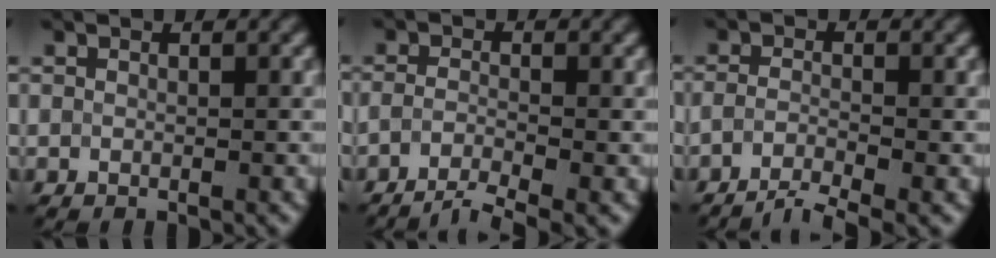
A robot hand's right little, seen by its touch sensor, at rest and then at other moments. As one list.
[{"total": 3.7, "force": [-3.2, 0.3, 1.8], "torque": [-0.031, -0.002, -0.064]}, {"total": 3.7, "force": [-3.3, 0.3, 1.7], "torque": [-0.027, -0.002, -0.065]}]